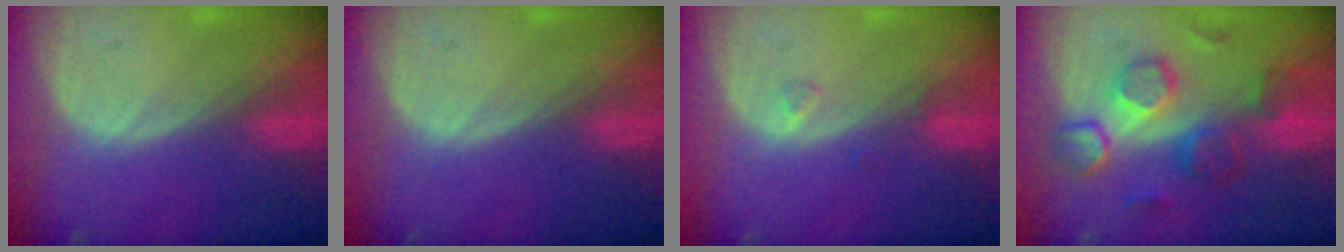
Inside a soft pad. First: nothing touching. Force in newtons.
{"total": 0.0}
{"total": 1.0, "press": 1.0, "slide": 0.2}
{"total": 8.6, "press": 8.5, "slide": 1.6}